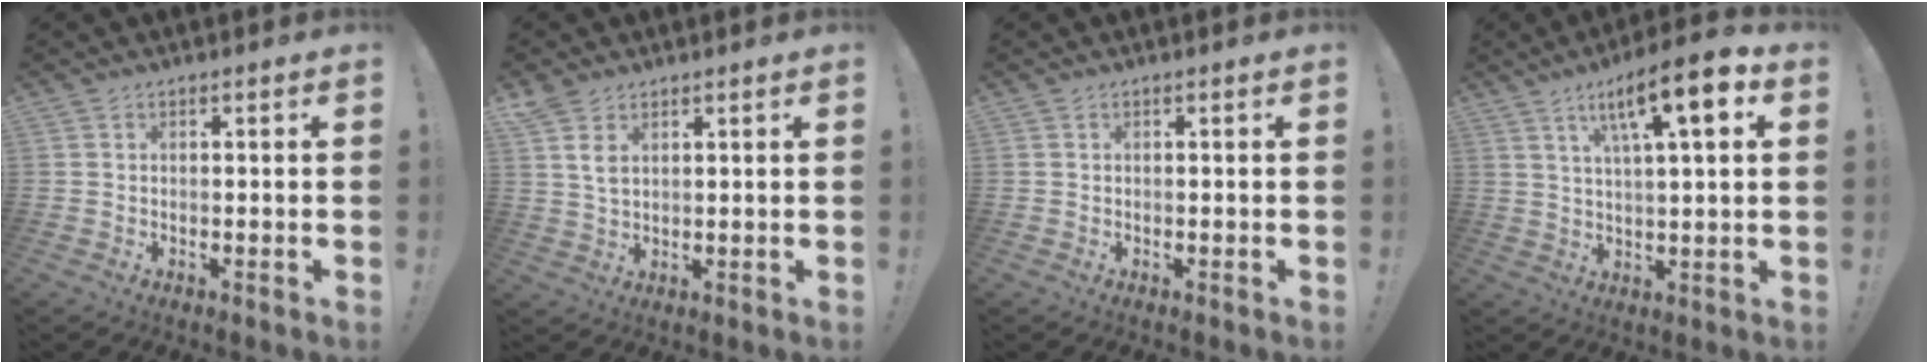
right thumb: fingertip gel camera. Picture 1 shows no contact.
{"total": 4.6, "force": [2.5, 2.3, 3.0], "torque": [-0.058, -0.013, 0.044]}
{"total": 0.0}
{"total": 12.6, "force": [5.3, 2.6, 11.1], "torque": [-0.167, -0.022, 0.077]}